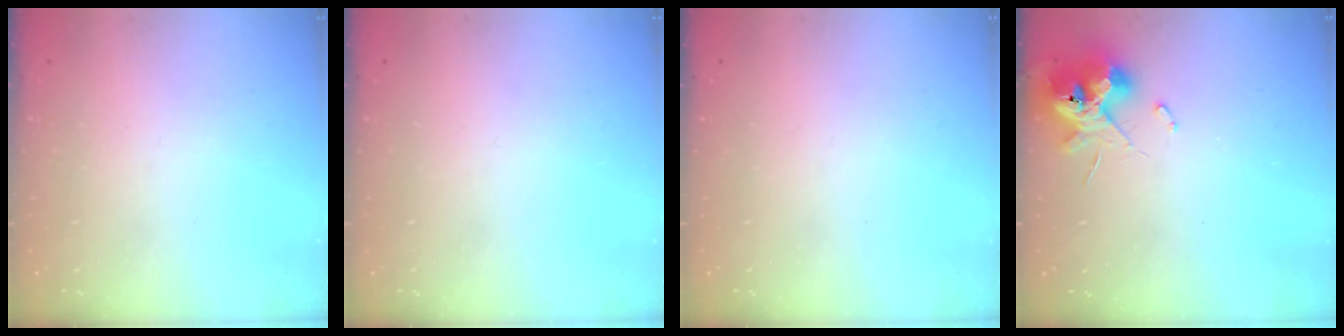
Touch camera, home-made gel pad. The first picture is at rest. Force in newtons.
{"total": 0.0}
{"total": 0.0}
{"total": 12.2, "press": 12.2, "slide": 1.1}